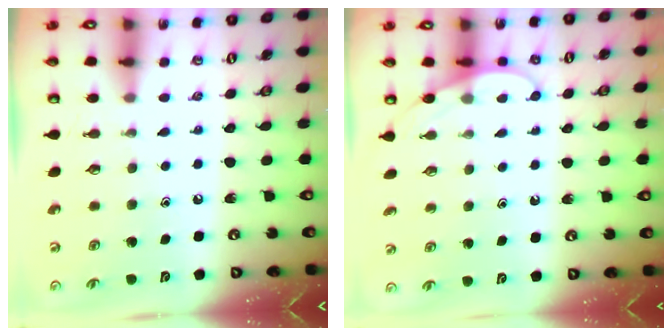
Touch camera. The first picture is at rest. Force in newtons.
{"total": 4.6, "press": 4.5, "slide": 0.4}